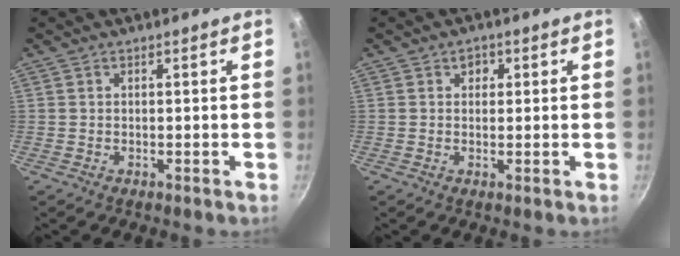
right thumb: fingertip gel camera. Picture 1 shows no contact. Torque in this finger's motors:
{"motor_torque": [-0.05, 0.12, -0.19, 0.06, 0.05]}